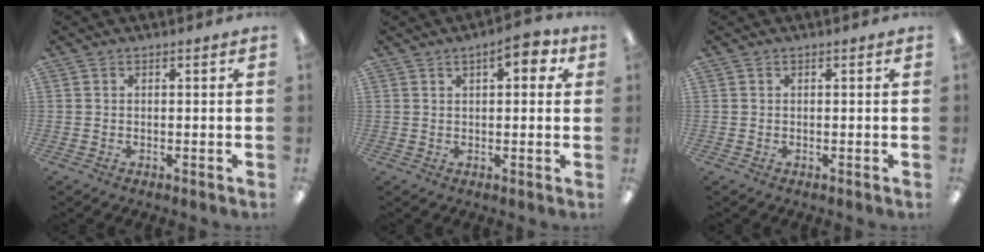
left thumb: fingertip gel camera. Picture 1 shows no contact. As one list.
[{"total": 6.4, "force": [2.9, 2.6, 5.1], "torque": [-0.062, -0.008, 0.042]}, {"total": 0.0}]